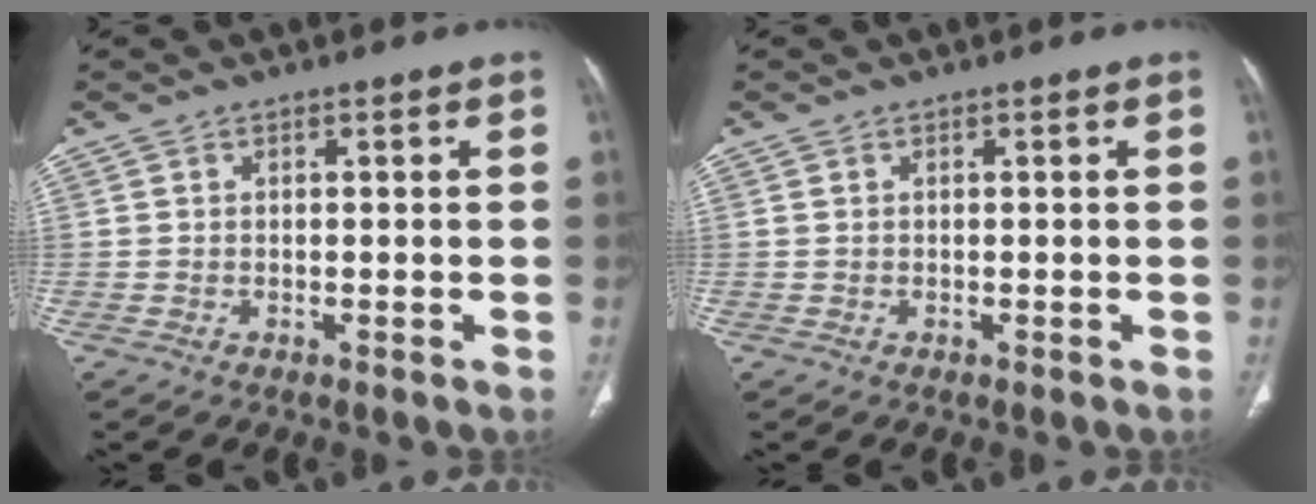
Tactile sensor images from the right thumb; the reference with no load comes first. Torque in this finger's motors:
{"motor_torque": [0.76, 0.87, 0.89, -0.30, 0.05]}